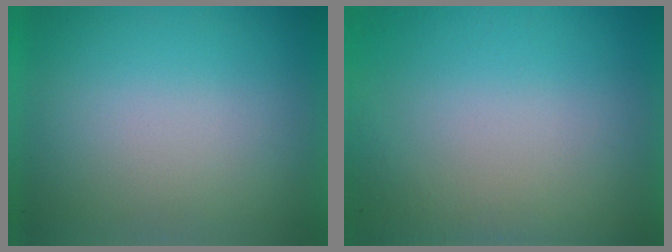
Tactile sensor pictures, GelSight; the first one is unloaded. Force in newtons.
{"total": 4.9}